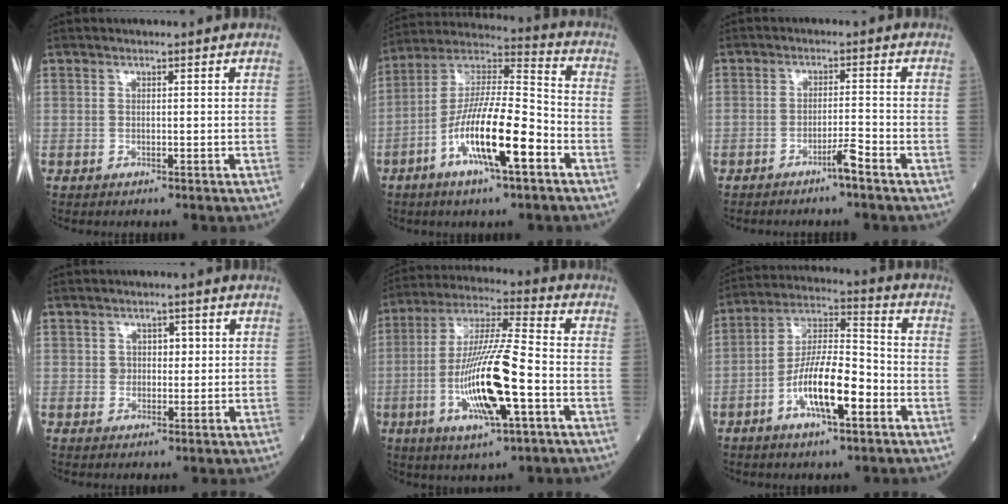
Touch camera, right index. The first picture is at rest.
{"total": 15.5, "force": [-6.1, 2.5, 14.0], "torque": [-0.264, -0.001, -0.113]}
{"total": 2.8, "force": [-2.1, -0.4, 1.8], "torque": [-0.029, -0.001, -0.040]}
{"total": 2.8, "force": [0.6, 2.1, 1.8], "torque": [-0.018, 0.006, 0.008]}
{"total": 15.9, "force": [-4.3, 1.8, 15.2], "torque": [-0.301, -0.008, -0.078]}
{"total": 12.3, "force": [-4.6, 3.0, 11.0], "torque": [-0.210, 0.007, -0.086]}